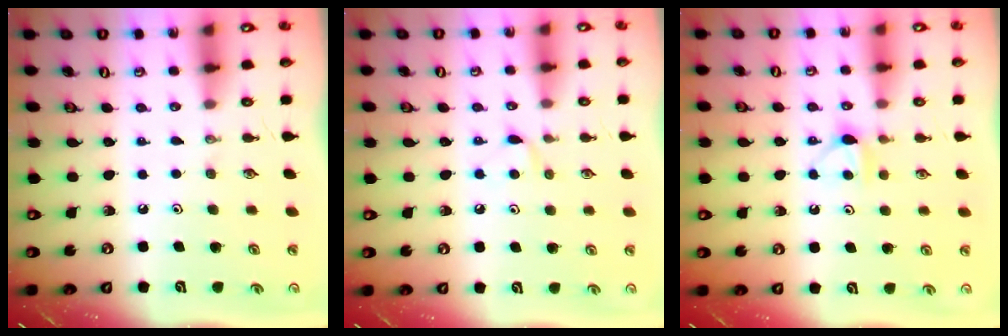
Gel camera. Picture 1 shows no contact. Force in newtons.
{"total": 5.2, "press": 5.1, "slide": 0.6}
{"total": 6.6, "press": 6.5, "slide": 0.7}